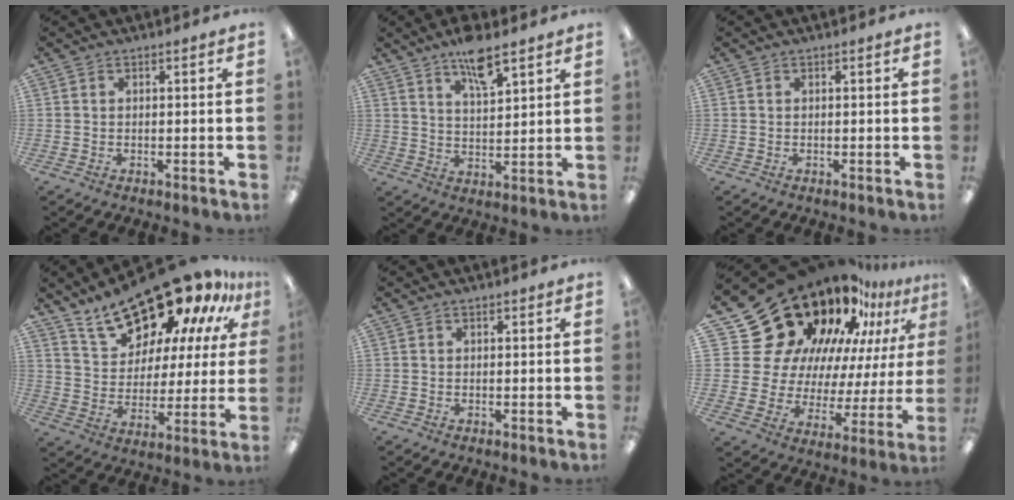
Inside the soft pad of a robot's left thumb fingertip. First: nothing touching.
{"total": 8.3, "force": [6.2, 2.3, 5.1], "torque": [-0.082, -0.034, 0.105]}
{"total": 0.0}
{"total": 22.0, "force": [17.0, 8.8, 10.9], "torque": [-0.185, -0.116, 0.294]}
{"total": 0.0}
{"total": 26.7, "force": [20.8, 14.0, 9.0], "torque": [-0.148, -0.168, 0.400]}